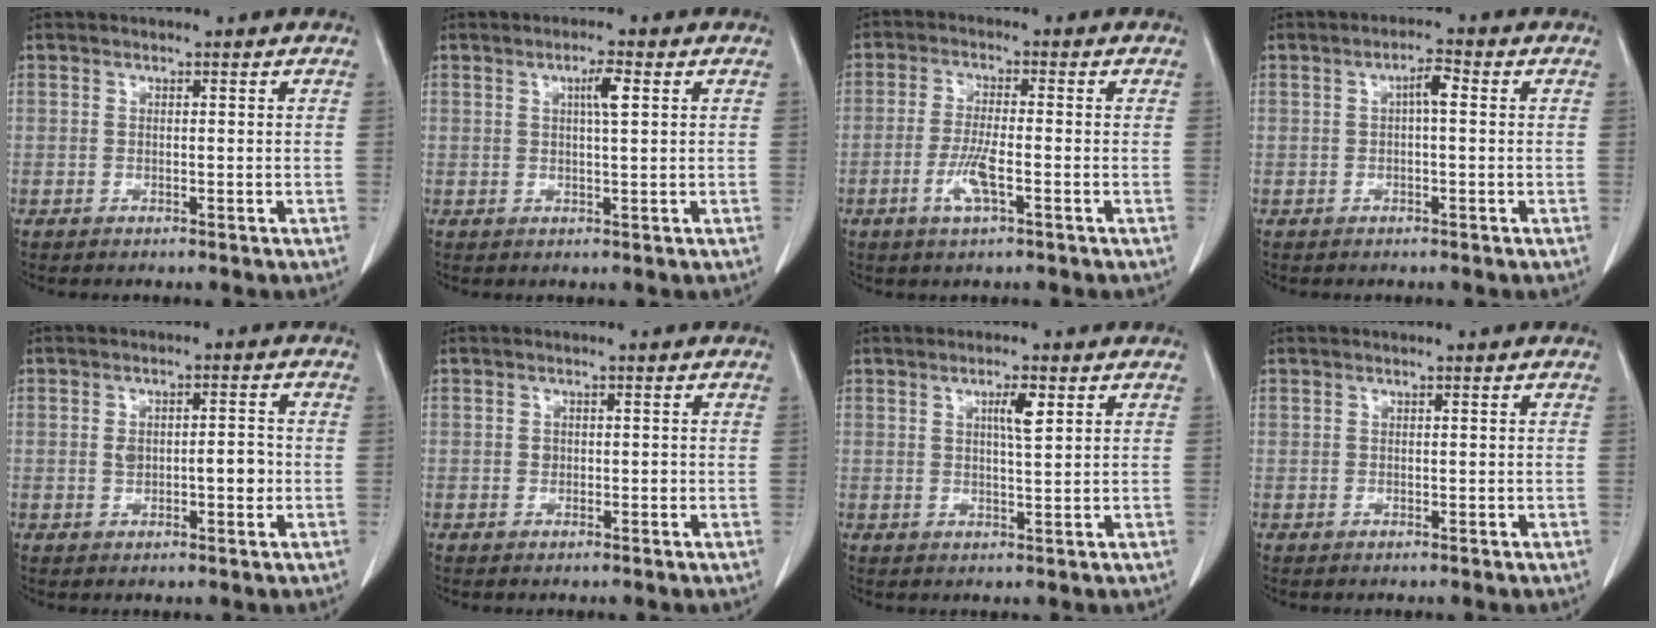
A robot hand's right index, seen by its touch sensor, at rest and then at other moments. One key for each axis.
{"total": 3.0, "fx": 1.0, "fy": 0.1, "fz": 2.9, "tx": -0.049, "ty": 0.000, "tz": 0.016}
{"total": 5.1, "fx": -1.9, "fy": 0.8, "fz": 4.7, "tx": -0.096, "ty": -0.006, "tz": -0.037}
{"total": 2.6, "fx": 0.3, "fy": 0.5, "fz": 2.6, "tx": -0.044, "ty": 0.005, "tz": 0.005}
{"total": 4.8, "fx": -0.4, "fy": 2.0, "fz": 4.4, "tx": -0.075, "ty": 0.009, "tz": 0.001}
{"total": 1.3, "fx": -0.1, "fy": 1.0, "fz": 0.8, "tx": -0.013, "ty": 0.002, "tz": 0.000}
{"total": 3.5, "fx": 1.4, "fy": 0.3, "fz": 3.1, "tx": -0.053, "ty": -0.001, "tz": 0.023}
{"total": 0.0}